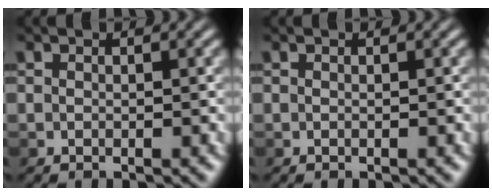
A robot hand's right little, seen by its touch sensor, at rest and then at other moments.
{"total": 0.0}